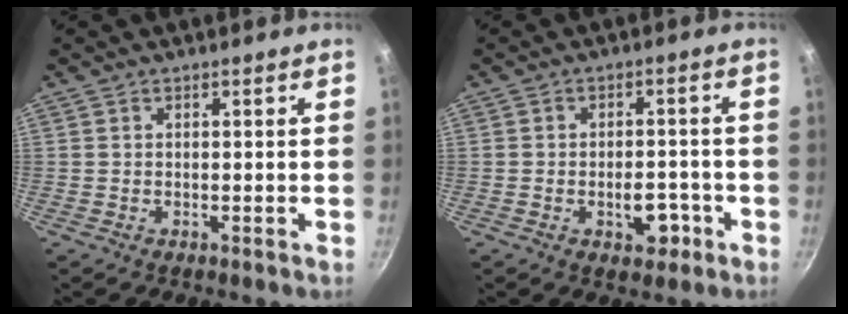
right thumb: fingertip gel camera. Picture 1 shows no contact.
{"total": 5.9, "force": [-2.4, 3.5, 4.1], "torque": [-0.028, 0.016, -0.031]}